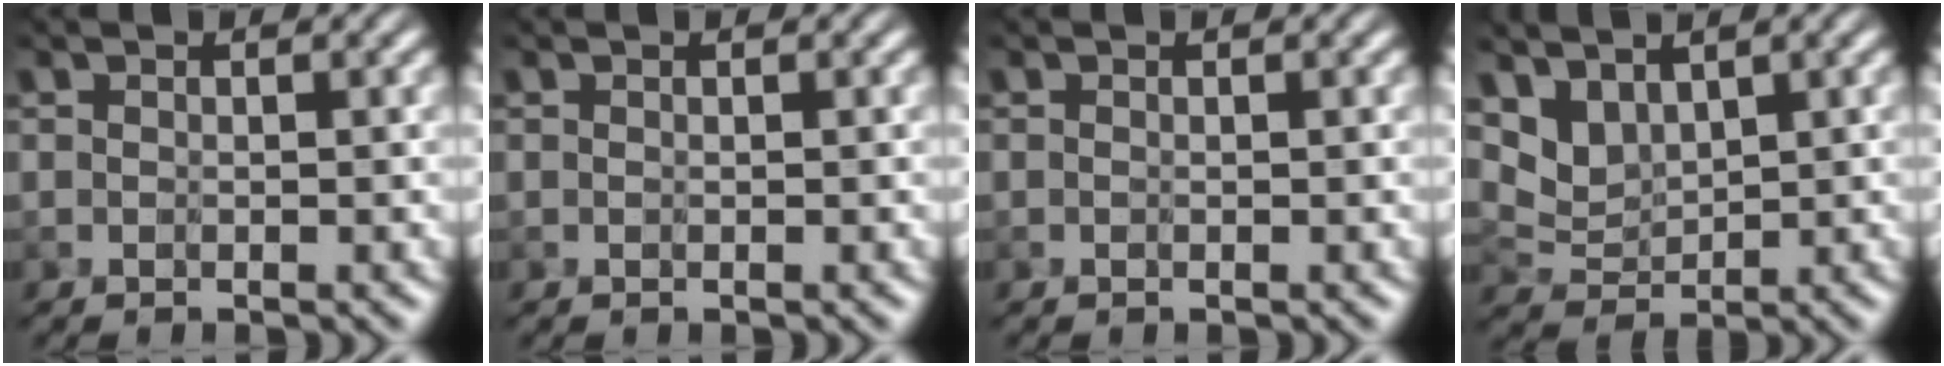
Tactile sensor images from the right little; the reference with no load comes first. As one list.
[{"total": 0.0}, {"total": 0.0}, {"total": 2.9, "force": [2.1, 1.6, 1.2], "torque": [-0.036, -0.007, 0.047]}]